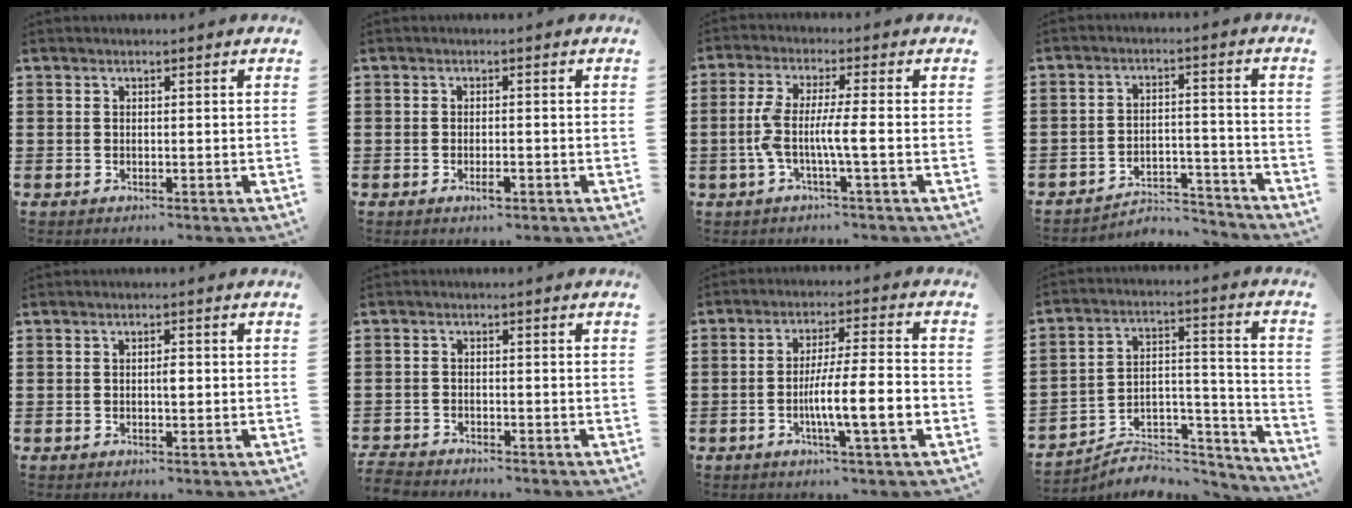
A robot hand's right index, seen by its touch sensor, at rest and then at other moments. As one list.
[{"total": 2.0, "force": [-1.0, 0.6, 1.7], "torque": [-0.031, 0.000, -0.018]}, {"total": 5.7, "force": [-1.5, -0.1, 5.5], "torque": [-0.121, -0.010, -0.039]}, {"total": 4.6, "force": [-4.3, 0.9, 1.2], "torque": [-0.024, 0.006, -0.088]}, {"total": 1.4, "force": [0.0, 0.5, 1.3], "torque": [-0.026, 0.000, -0.002]}, {"total": 2.2, "force": [-2.2, 0.2, 0.0], "torque": [-0.004, -0.001, -0.047]}, {"total": 8.7, "force": [-2.8, 0.8, 8.2], "torque": [-0.143, -0.004, -0.051]}, {"total": 5.6, "force": [-5.0, 2.1, 1.3], "torque": [-0.019, 0.007, -0.099]}]